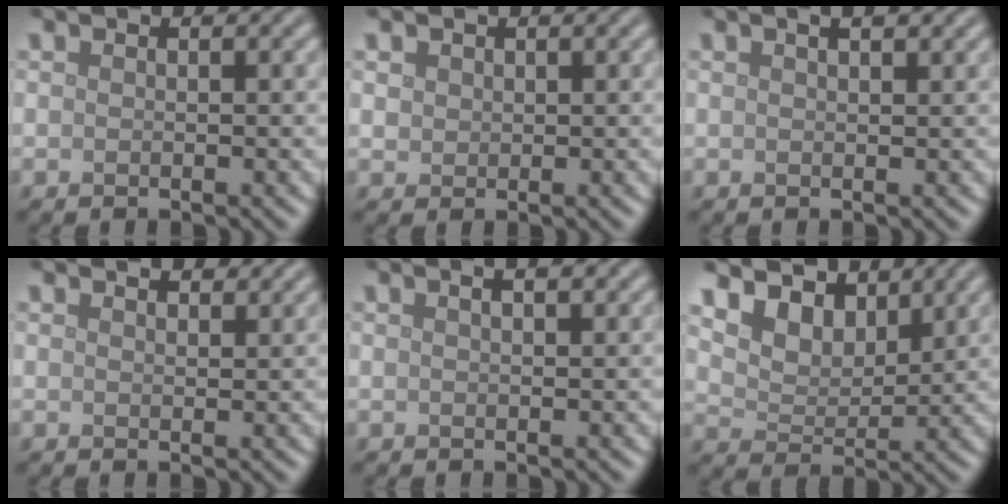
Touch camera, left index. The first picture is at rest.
{"total": 1.1, "force": [0.5, 1.0, 0.3], "torque": [-0.003, -0.001, 0.012]}
{"total": 2.3, "force": [1.5, 0.7, 1.6], "torque": [-0.009, 0.001, 0.010]}
{"total": 1.7, "force": [1.5, 0.4, 0.7], "torque": [-0.014, -0.002, 0.023]}
{"total": 2.5, "force": [1.5, 0.9, 1.8], "torque": [-0.011, 0.001, 0.004]}
{"total": 6.9, "force": [5.0, 3.8, 2.9], "torque": [-0.087, -0.007, 0.090]}